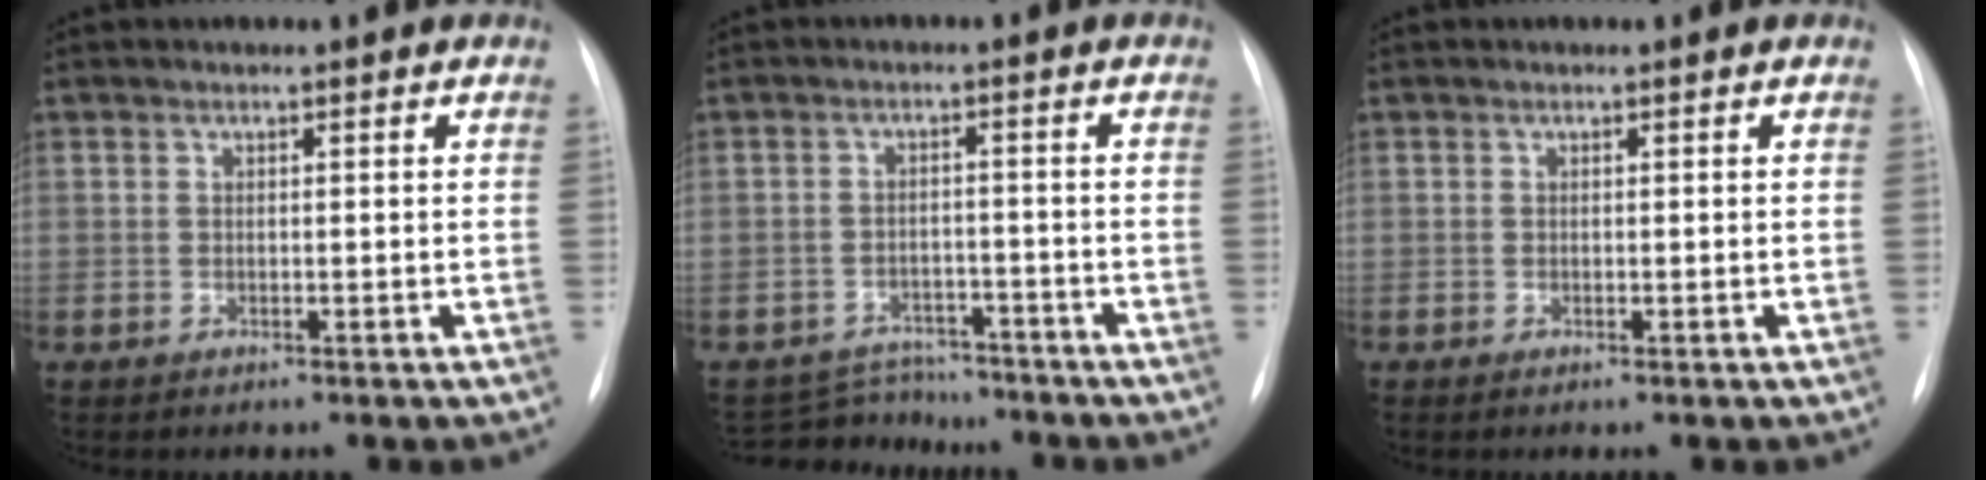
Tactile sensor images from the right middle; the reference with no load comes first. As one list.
[{"total": 6.9, "force": [-6.3, 2.7, -0.6], "torque": [0.013, 0.016, -0.093]}, {"total": 0.0}]